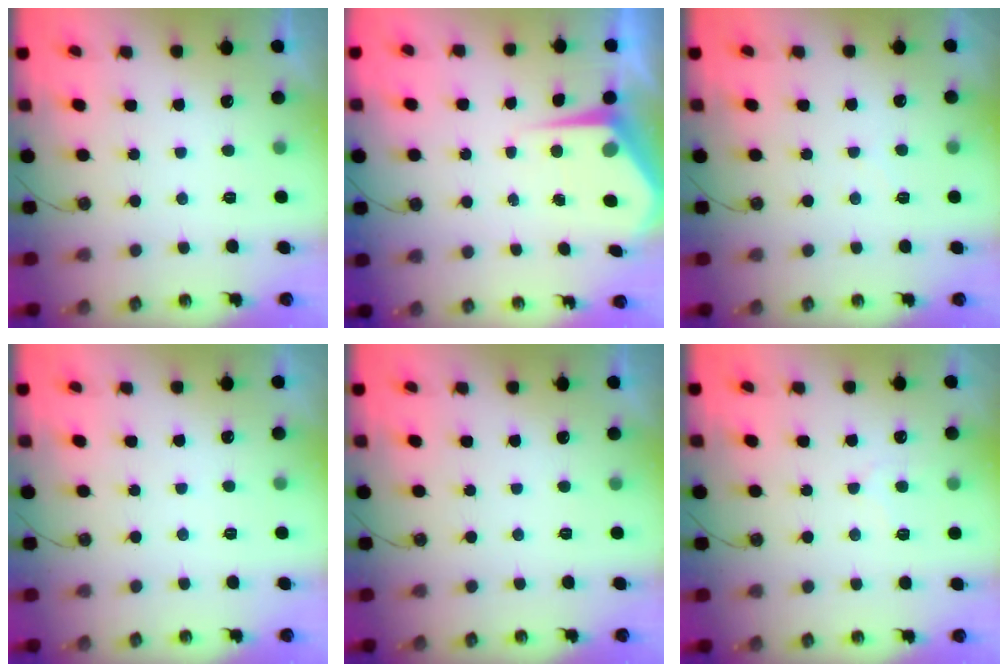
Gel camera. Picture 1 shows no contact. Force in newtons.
{"total": 5.1, "press": 5.0, "slide": 0.3}
{"total": 3.6, "press": 3.6, "slide": 0.6}
{"total": 2.0, "press": 2.0, "slide": 0.4}
{"total": 0.0}
{"total": 5.6, "press": 5.5, "slide": 0.7}